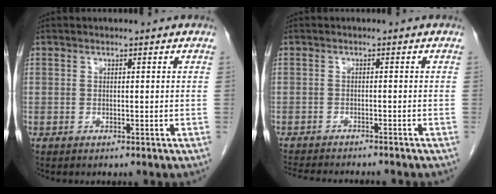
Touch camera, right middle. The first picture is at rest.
{"total": 10.2, "force": [-9.3, 1.4, 3.9], "torque": [-0.057, -0.010, -0.129]}